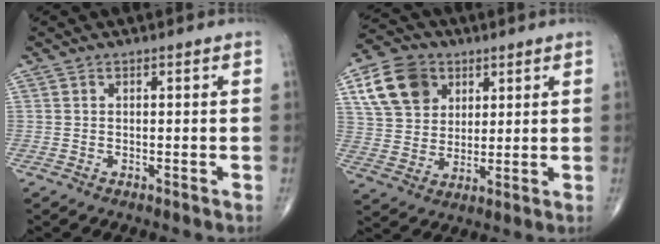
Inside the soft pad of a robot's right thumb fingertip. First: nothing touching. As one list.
[{"total": 12.5, "force": [5.2, 9.6, 6.1], "torque": [-0.093, -0.007, 0.096]}]